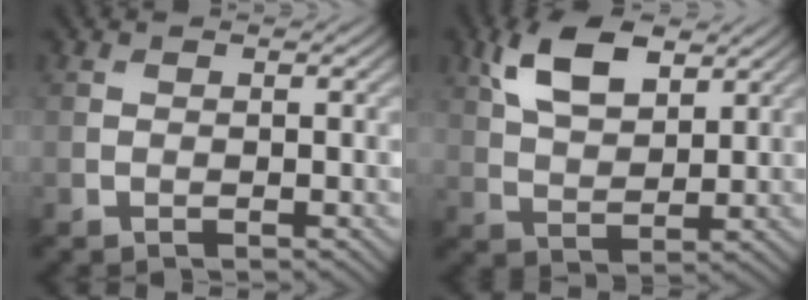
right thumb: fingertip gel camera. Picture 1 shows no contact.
{"total": 8.2, "force": [4.2, 4.1, 5.7], "torque": [-0.122, 0.005, 0.082]}